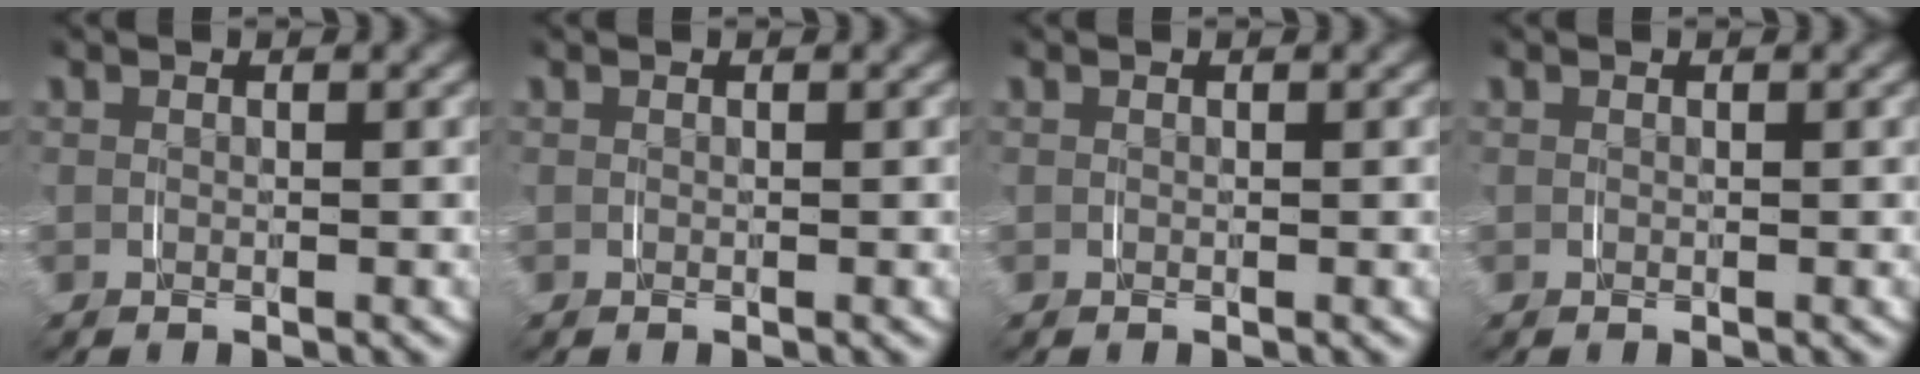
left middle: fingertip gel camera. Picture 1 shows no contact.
{"total": 0.0}
{"total": 0.0}
{"total": 0.0}